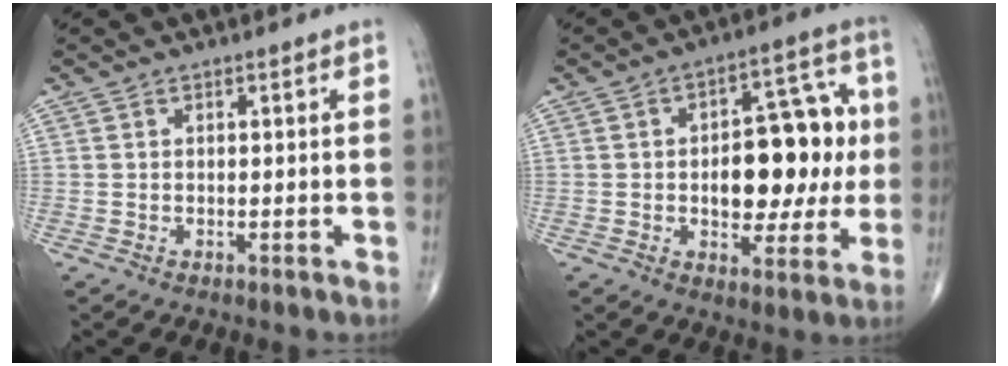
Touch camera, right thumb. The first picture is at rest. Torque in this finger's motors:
{"motor_torque": [0.29, 0.30, 0.20, 0.10, 0.04]}